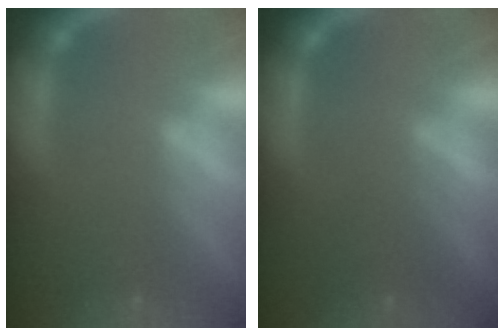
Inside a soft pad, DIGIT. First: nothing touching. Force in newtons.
{"total": 2.5}